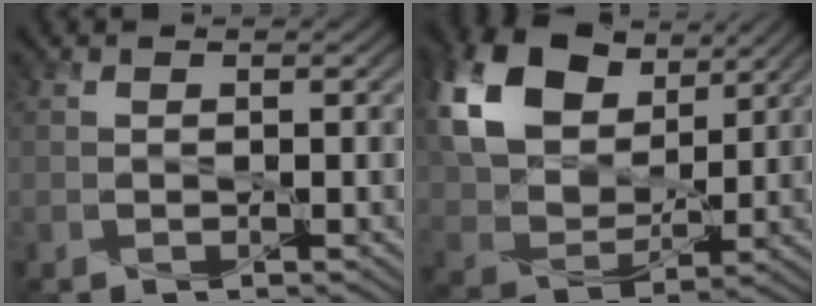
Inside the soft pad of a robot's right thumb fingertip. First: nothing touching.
{"total": 15.8, "force": [7.2, 10.7, 9.0], "torque": [-0.243, 0.040, 0.140]}